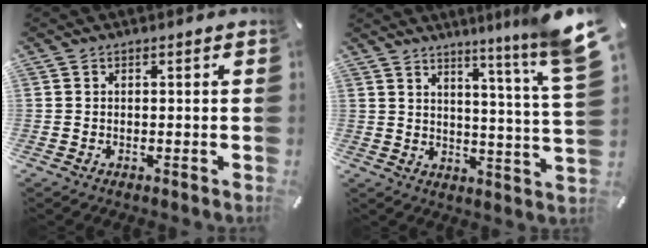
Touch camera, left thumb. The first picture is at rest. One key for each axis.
{"total": 10.8, "fx": 7.8, "fy": -0.9, "fz": 7.4, "tx": -0.116, "ty": -0.068, "tz": 0.118}